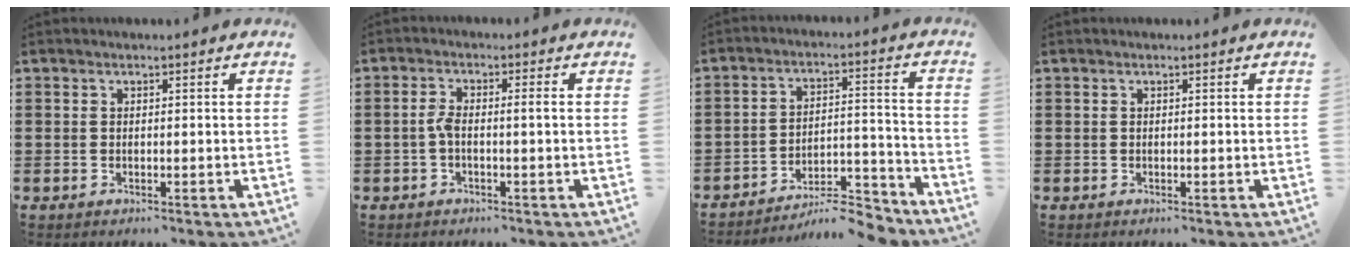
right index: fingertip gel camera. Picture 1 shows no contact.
{"total": 2.6, "force": [-0.5, 0.4, 2.5], "torque": [-0.055, 0.000, -0.014]}
{"total": 8.5, "force": [-7.9, 1.5, 2.9], "torque": [-0.032, 0.030, -0.148]}
{"total": 0.0}